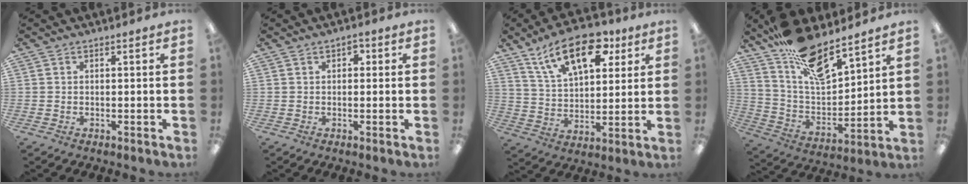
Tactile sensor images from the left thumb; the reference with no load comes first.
{"total": 2.0, "force": [0.7, 1.4, 1.2], "torque": [-0.015, 0.003, 0.010]}
{"total": 18.1, "force": [10.3, 9.1, 11.8], "torque": [-0.177, -0.036, 0.177]}
{"total": 16.9, "force": [12.9, 6.0, 9.0], "torque": [-0.162, -0.080, 0.229]}